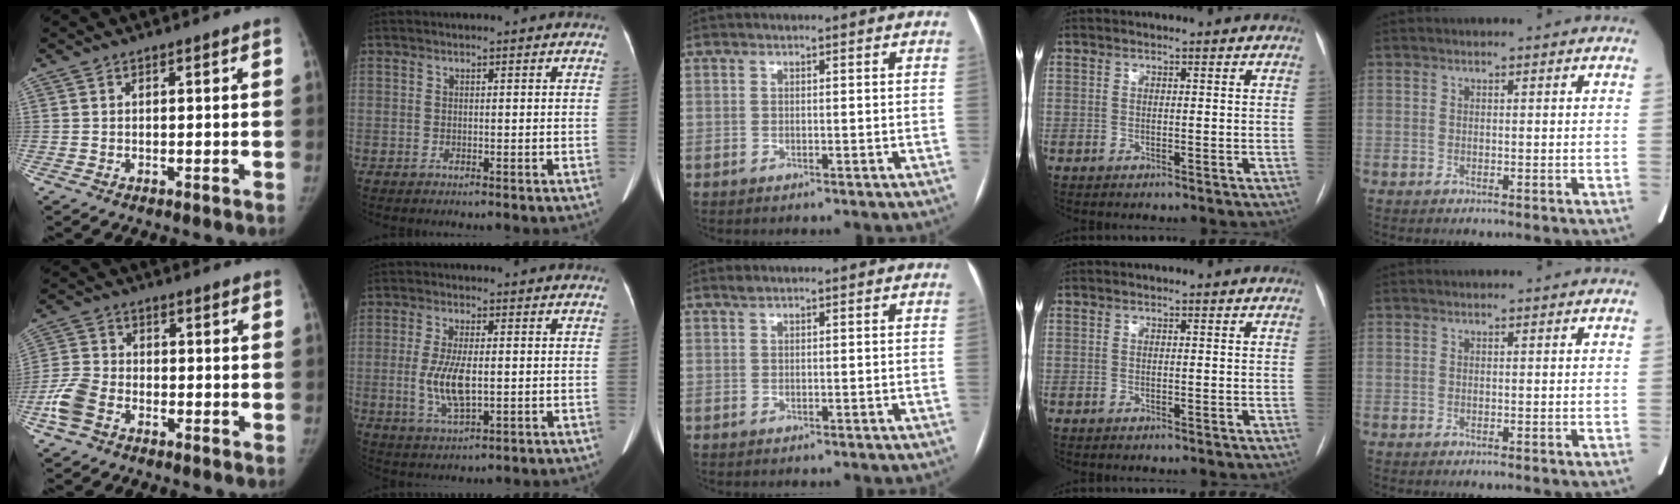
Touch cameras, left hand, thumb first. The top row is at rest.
{"thumb": {"total": 7.0, "force": [-3.4, 4.5, 4.2], "torque": [-0.096, 0.013, -0.072]}, "index": {"total": 6.8, "force": [-0.5, 2.1, 6.5], "torque": [-0.141, -0.007, -0.005]}, "middle": {"total": 0.6, "force": [0.5, 0.1, 0.3], "torque": [-0.010, 0.006, 0.012]}}